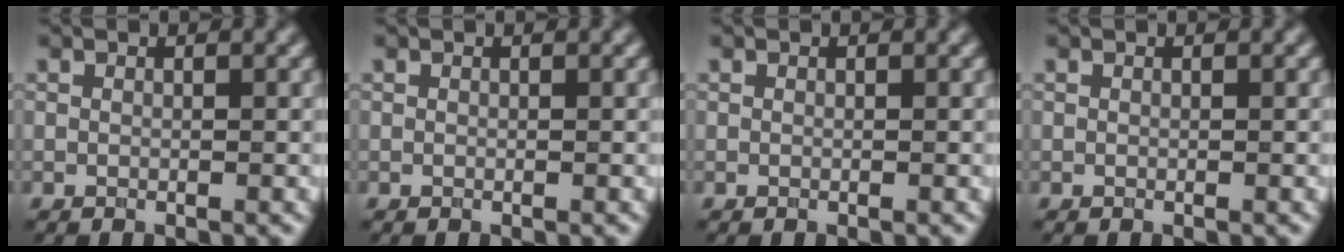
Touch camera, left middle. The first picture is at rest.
{"total": 0.0}
{"total": 0.0}
{"total": 0.0}